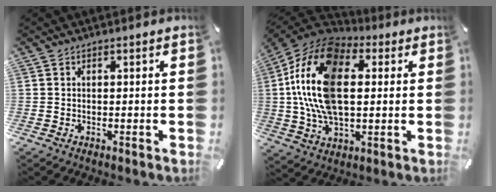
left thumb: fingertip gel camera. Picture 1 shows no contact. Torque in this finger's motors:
{"motor_torque": [2.51, 2.50, 1.95, -0.82, 0.96]}